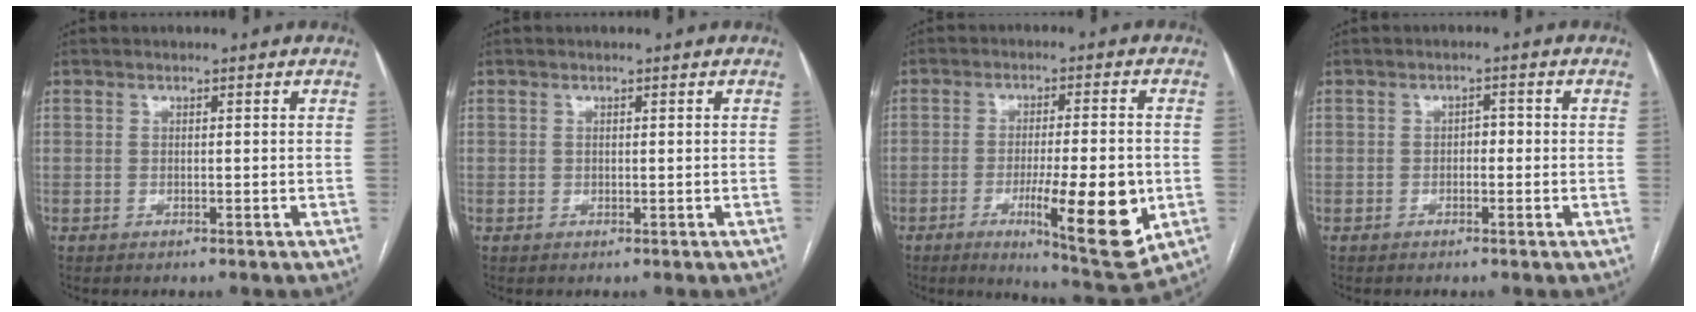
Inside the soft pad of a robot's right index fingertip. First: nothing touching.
{"total": 0.0}
{"total": 14.1, "force": [-3.9, 2.2, 13.4], "torque": [-0.199, -0.022, -0.052]}
{"total": 1.6, "force": [-0.3, 1.0, 1.3], "torque": [-0.011, 0.008, -0.007]}